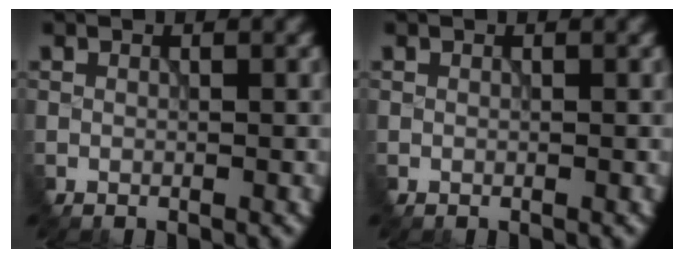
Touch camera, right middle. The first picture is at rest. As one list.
[{"total": 0.0}]